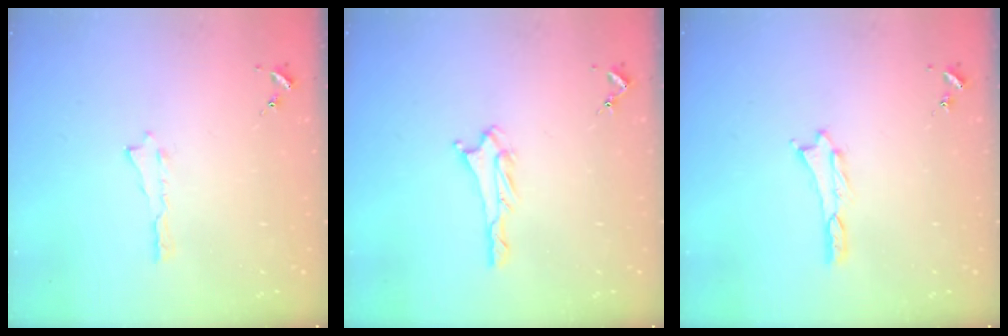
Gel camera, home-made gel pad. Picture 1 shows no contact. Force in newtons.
{"total": 2.1, "press": 2.1, "slide": 0.3}
{"total": 0.0}